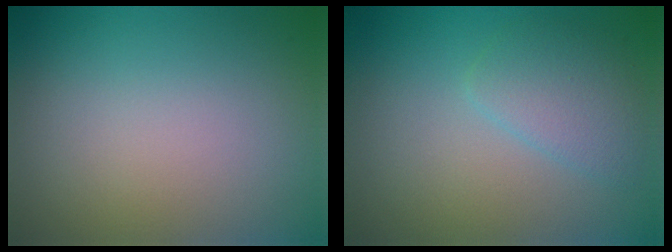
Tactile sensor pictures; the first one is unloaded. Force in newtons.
{"total": 2.7, "press": 2.7, "slide": 0.1}